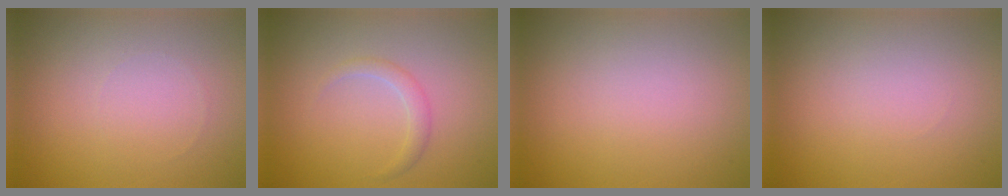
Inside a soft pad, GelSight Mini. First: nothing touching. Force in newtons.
{"total": 1.3, "press": 1.2, "slide": 0.1}
{"total": 0.0}
{"total": 0.0}